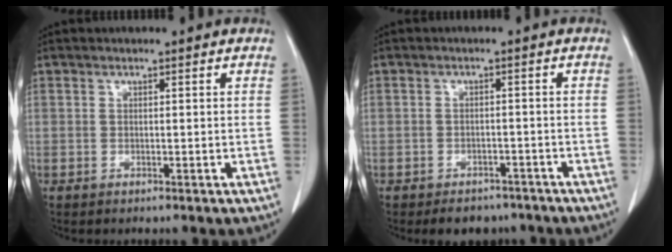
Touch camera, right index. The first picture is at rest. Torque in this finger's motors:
{"motor_torque": [-0.85, -0.27, -0.38, -0.11]}